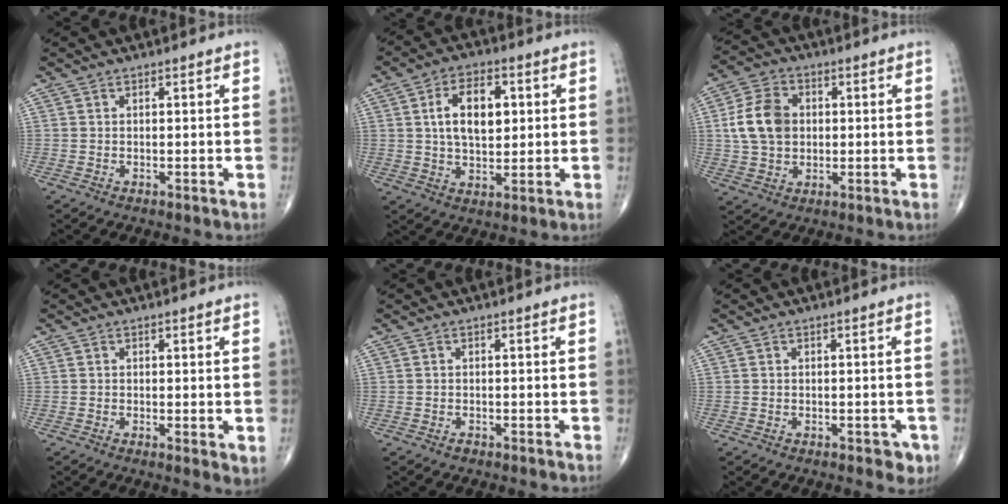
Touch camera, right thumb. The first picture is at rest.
{"total": 10.7, "force": [2.2, 6.2, 8.4], "torque": [-0.123, 0.001, 0.036]}
{"total": 10.3, "force": [1.0, 7.7, 6.7], "torque": [-0.114, 0.009, 0.016]}
{"total": 2.5, "force": [-0.1, 0.8, 2.3], "torque": [-0.036, -0.010, -0.005]}
{"total": 0.7, "force": [-0.5, 0.4, 0.2], "torque": [-0.003, 0.002, -0.010]}
{"total": 2.6, "force": [-1.0, 1.5, 1.7], "torque": [-0.009, 0.002, -0.010]}